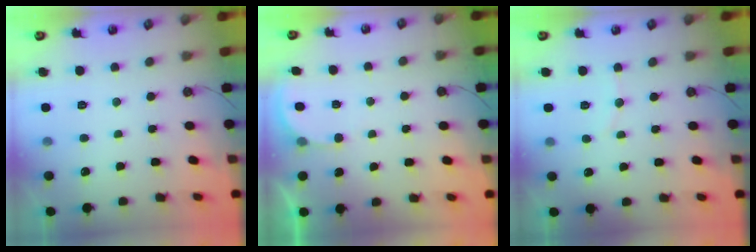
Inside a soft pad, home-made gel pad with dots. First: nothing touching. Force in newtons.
{"total": 2.7, "press": 2.7, "slide": 0.3}
{"total": 5.3, "press": 5.2, "slide": 1.1}